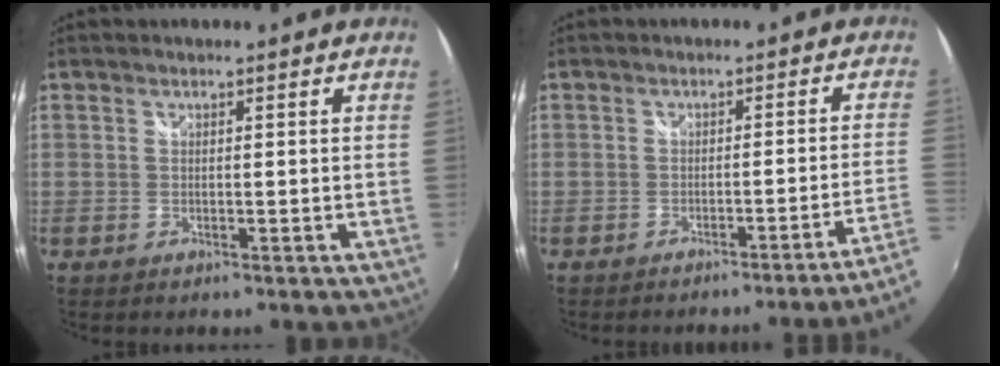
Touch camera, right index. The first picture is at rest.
{"total": 5.5, "force": [-3.5, -2.5, 3.4], "torque": [-0.052, -0.018, -0.044]}